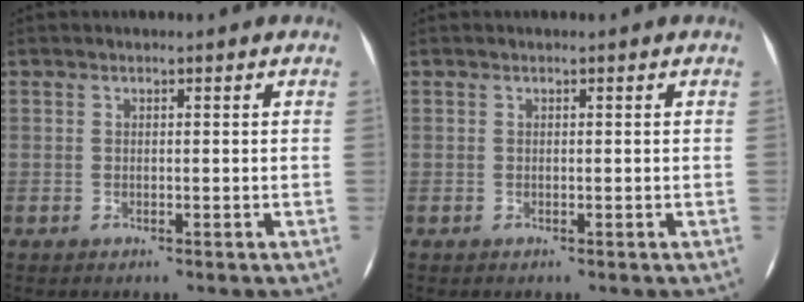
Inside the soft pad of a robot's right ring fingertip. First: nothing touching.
{"total": 0.0}